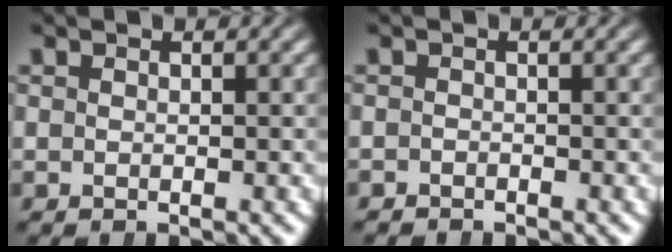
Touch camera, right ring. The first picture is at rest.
{"total": 1.0, "force": [-1.0, -0.1, -0.3], "torque": [0.002, -0.012, -0.013]}